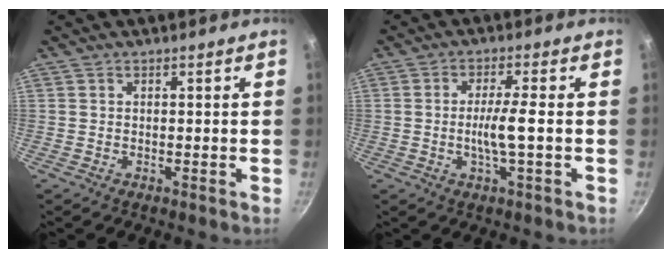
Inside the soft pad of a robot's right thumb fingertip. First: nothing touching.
{"total": 5.5, "force": [-0.8, 0.4, 5.4], "torque": [-0.106, 0.009, -0.013]}